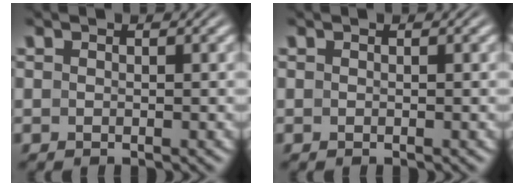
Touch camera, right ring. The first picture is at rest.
{"total": 0.0}